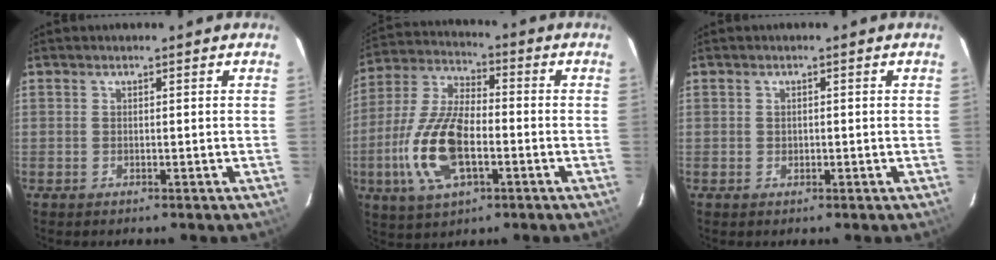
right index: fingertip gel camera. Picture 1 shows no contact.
{"total": 15.9, "force": [-4.3, 7.2, 13.5], "torque": [-0.296, -0.002, -0.081]}
{"total": 0.9, "force": [-0.1, 0.8, 0.4], "torque": [-0.005, 0.002, -0.001]}